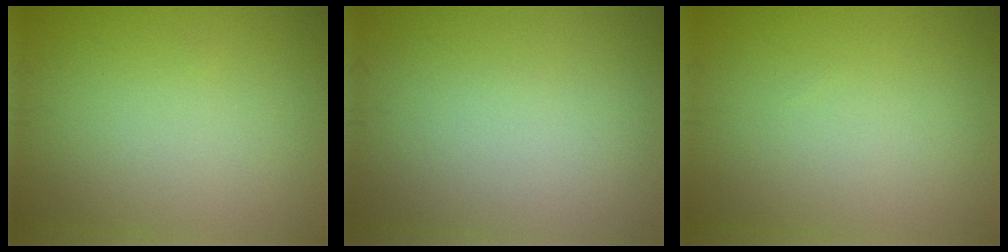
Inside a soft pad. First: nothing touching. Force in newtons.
{"total": 0.0}
{"total": 0.0}